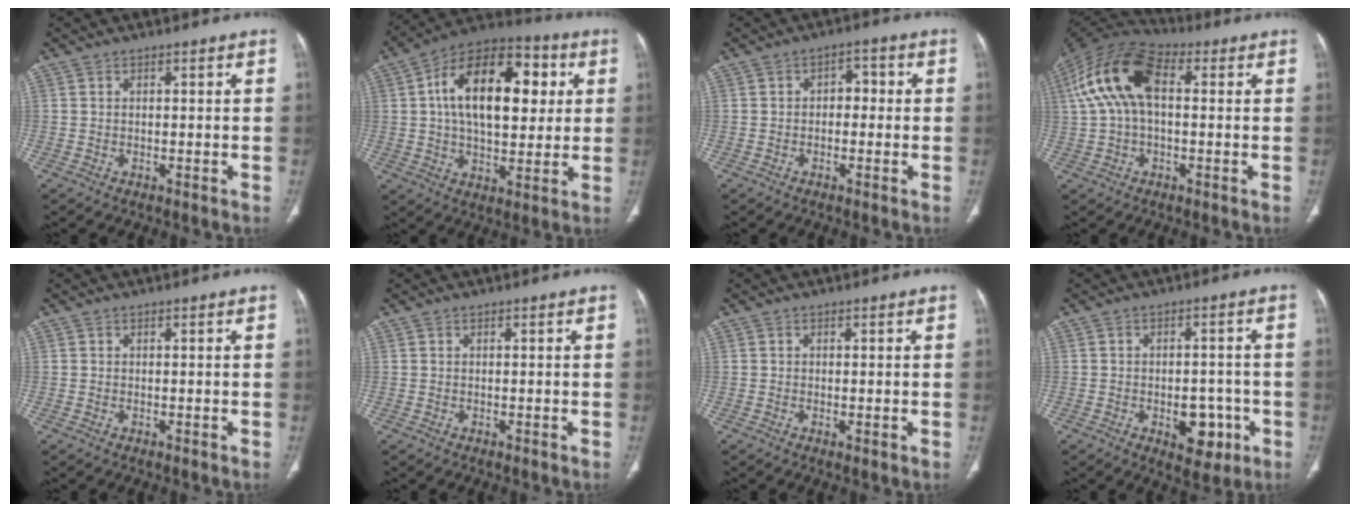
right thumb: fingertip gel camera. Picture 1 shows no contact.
{"total": 22.2, "force": [4.4, 12.5, 17.8], "torque": [-0.252, 0.017, 0.061]}
{"total": 3.6, "force": [-0.1, 2.6, 2.6], "torque": [-0.012, 0.017, -0.012]}
{"total": 15.4, "force": [2.6, 8.6, 12.5], "torque": [-0.250, 0.041, 0.042]}
{"total": 0.0}
{"total": 0.0}
{"total": 0.7, "force": [-0.1, 0.1, 0.7], "torque": [-0.018, -0.005, -0.002]}
{"total": 7.7, "force": [-2.7, 4.6, 5.5], "torque": [-0.042, 0.013, -0.026]}